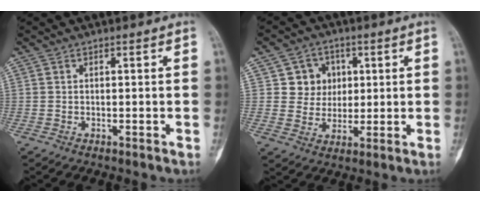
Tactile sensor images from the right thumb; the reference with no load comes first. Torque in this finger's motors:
{"motor_torque": [0.04, 0.15, 0.01, 0.02, 0.03]}